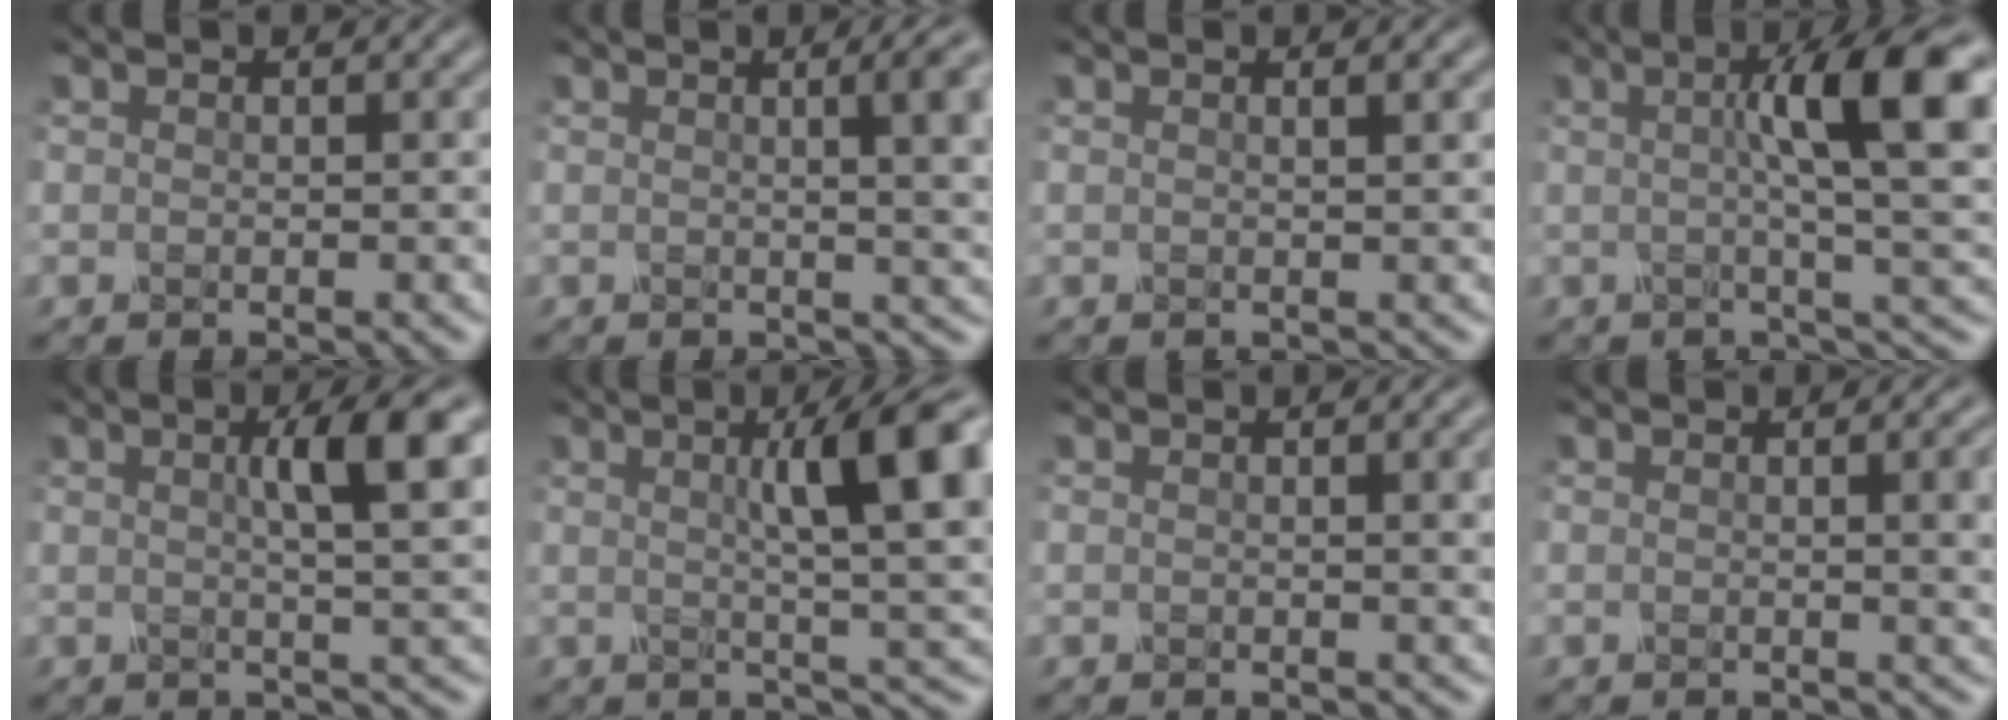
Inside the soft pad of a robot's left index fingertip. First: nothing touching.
{"total": 6.0, "force": [1.4, 2.1, 5.4], "torque": [-0.029, 0.013, 0.012]}
{"total": 1.0, "force": [0.4, 0.1, 0.9], "torque": [-0.010, 0.001, 0.005]}
{"total": 8.7, "force": [1.3, 1.6, 8.5], "torque": [-0.110, 0.009, 0.013]}
{"total": 5.5, "force": [1.3, 1.0, 5.3], "torque": [-0.071, 0.004, 0.014]}
{"total": 9.9, "force": [2.3, 2.0, 9.4], "torque": [-0.118, 0.010, 0.031]}
{"total": 3.0, "force": [0.8, 1.0, 2.7], "torque": [-0.035, 0.001, 0.012]}
{"total": 3.9, "force": [0.6, 1.3, 3.6], "torque": [-0.031, 0.001, 0.009]}